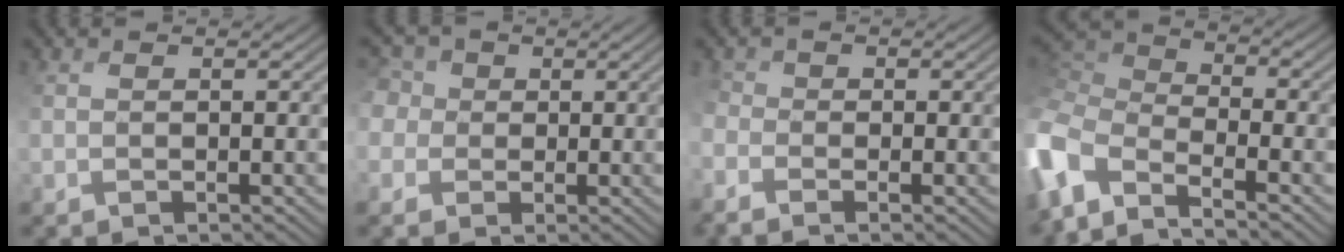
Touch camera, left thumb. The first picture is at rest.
{"total": 6.7, "force": [1.5, 5.8, 2.9], "torque": [-0.118, 0.020, 0.002]}
{"total": 3.3, "force": [-2.1, 1.9, 1.8], "torque": [-0.053, -0.008, -0.041]}
{"total": 9.2, "force": [-4.7, 4.6, 6.4], "torque": [-0.176, -0.003, -0.102]}